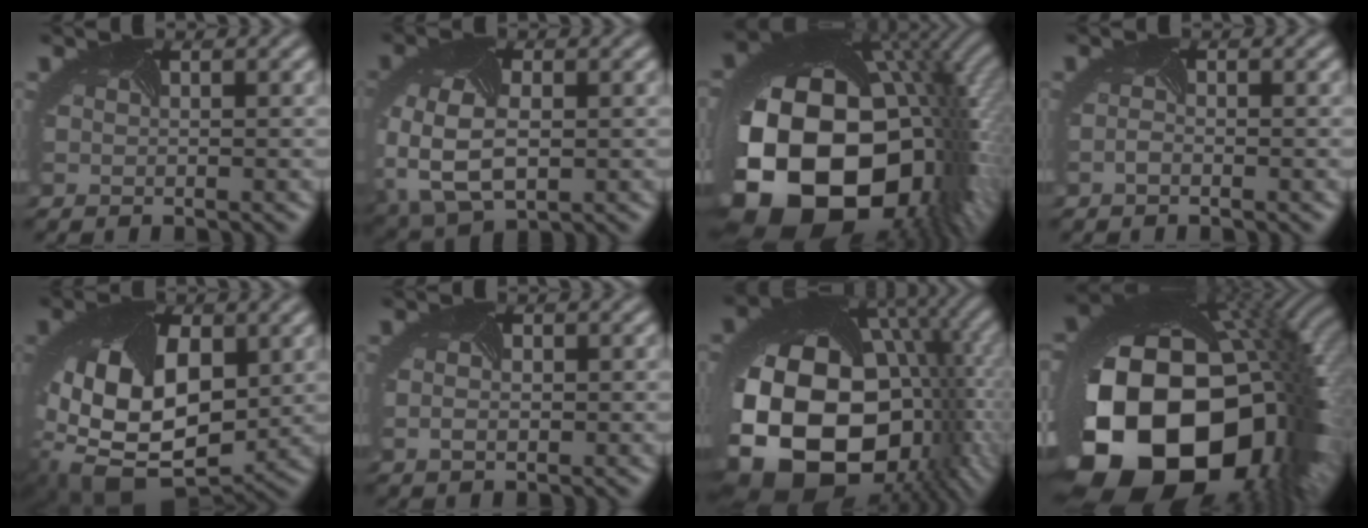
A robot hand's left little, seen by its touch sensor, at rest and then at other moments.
{"total": 7.3, "force": [-1.9, 4.9, 5.1], "torque": [-0.152, -0.034, -0.021]}
{"total": 22.4, "force": [-4.9, 15.8, 15.1], "torque": [-0.277, -0.065, -0.074]}
{"total": 0.6, "force": [-0.6, -0.1, 0.0], "torque": [-0.012, -0.001, -0.011]}
{"total": 12.7, "force": [0.7, 8.6, 9.3], "torque": [-0.208, -0.033, 0.028]}
{"total": 1.2, "force": [0.0, 0.9, 0.8], "torque": [-0.025, -0.002, 0.008]}
{"total": 20.4, "force": [-3.9, 14.9, 13.4], "torque": [-0.280, -0.064, -0.027]}
{"total": 21.9, "force": [-7.1, 15.2, 14.0], "torque": [-0.284, -0.085, -0.078]}